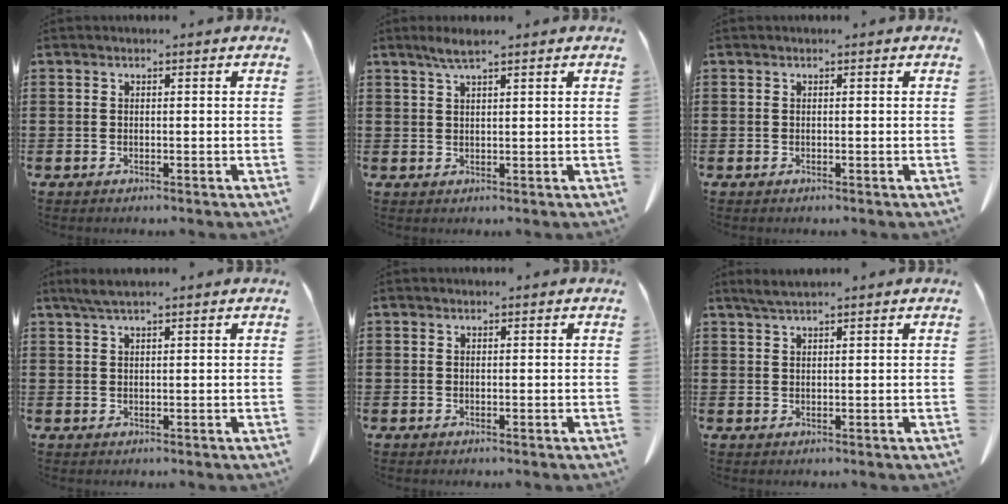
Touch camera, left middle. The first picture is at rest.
{"total": 2.6, "force": [1.8, 0.2, 1.9], "torque": [-0.039, 0.000, 0.032]}
{"total": 0.0}
{"total": 2.3, "force": [1.6, 0.2, 1.6], "torque": [-0.033, 0.000, 0.030]}
{"total": 0.0}
{"total": 1.9, "force": [1.6, -0.1, 1.0], "torque": [-0.023, -0.001, 0.031]}